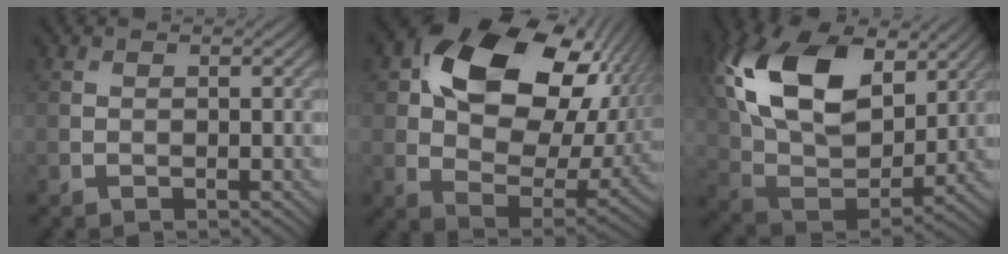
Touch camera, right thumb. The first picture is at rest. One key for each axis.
{"total": 17.7, "fx": 5.5, "fy": 11.9, "fz": 11.8, "tx": -0.194, "ty": -0.007, "tz": 0.108}
{"total": 18.0, "fx": 6.9, "fy": 10.8, "fz": 12.7, "tx": -0.281, "ty": 0.025, "tz": 0.122}